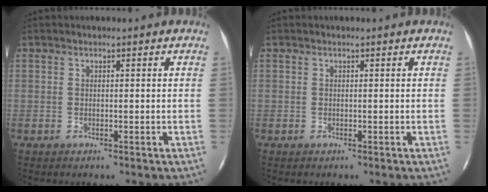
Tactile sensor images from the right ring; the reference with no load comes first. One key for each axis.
{"total": 0.0}